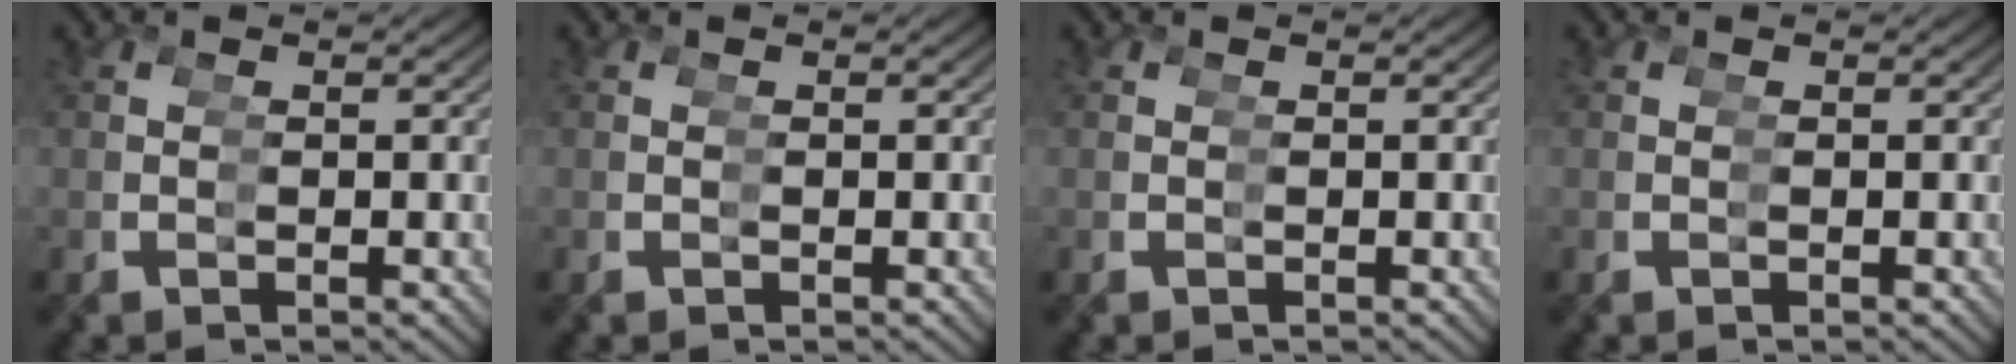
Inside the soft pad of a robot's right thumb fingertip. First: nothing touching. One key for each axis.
{"total": 0.0}
{"total": 0.0}
{"total": 0.0}